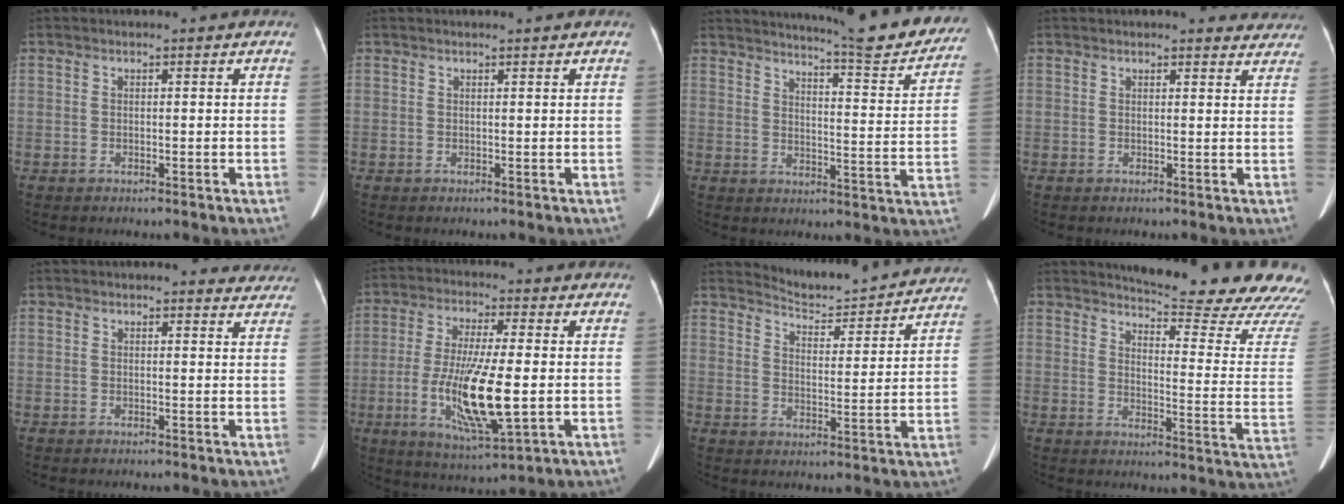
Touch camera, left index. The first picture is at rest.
{"total": 0.7, "force": [0.6, -0.2, 0.3], "torque": [-0.011, -0.001, 0.016]}
{"total": 18.4, "force": [17.0, 0.6, 7.2], "torque": [-0.098, -0.072, 0.203]}
{"total": 7.1, "force": [6.7, 2.0, 1.4], "torque": [0.014, 0.000, 0.047]}
{"total": 6.7, "force": [6.2, 2.0, 1.2], "torque": [0.017, 0.000, 0.043]}
{"total": 13.6, "force": [-2.2, 2.1, 13.3], "torque": [-0.258, -0.024, -0.034]}
{"total": 14.9, "force": [14.6, 1.9, 2.6], "torque": [-0.031, -0.024, 0.181]}
{"total": 20.9, "force": [19.7, 0.6, 6.9], "torque": [-0.091, -0.124, 0.222]}